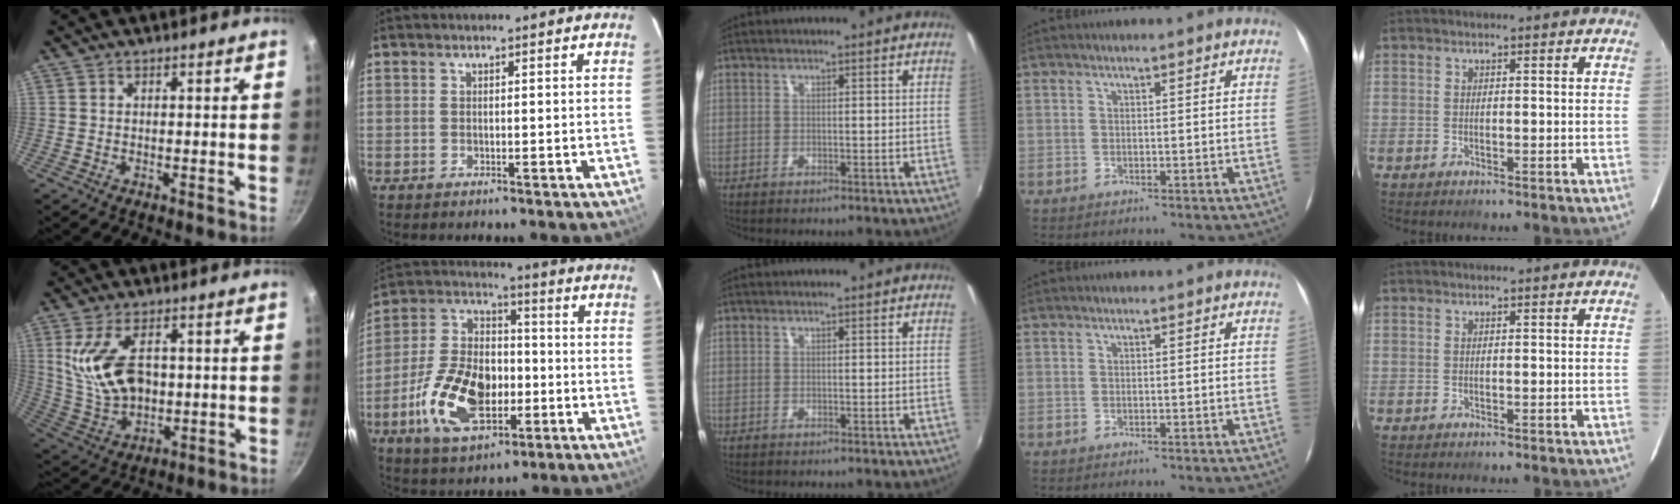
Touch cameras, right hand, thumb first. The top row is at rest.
{"thumb": {"total": 13.6, "force": [2.1, 8.1, 10.8], "torque": [-0.187, -0.011, 0.056]}, "index": {"total": 17.9, "force": [-5.8, 10.7, 13.1], "torque": [-0.279, 0.010, -0.094]}}